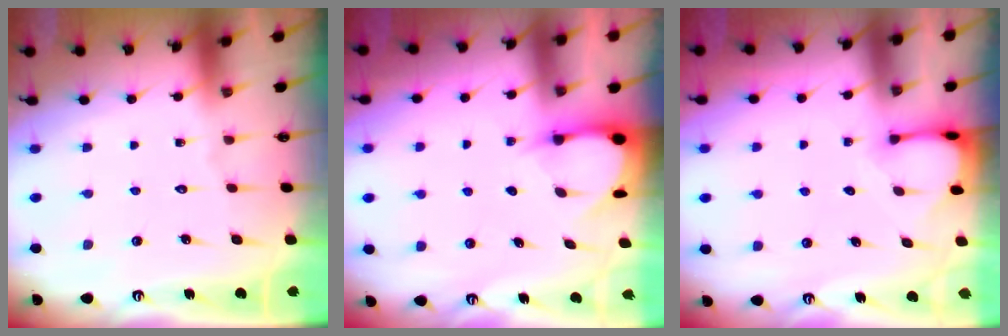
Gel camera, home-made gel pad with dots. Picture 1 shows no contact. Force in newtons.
{"total": 3.3, "press": 3.3, "slide": 0.4}
{"total": 3.0, "press": 3.0, "slide": 0.5}